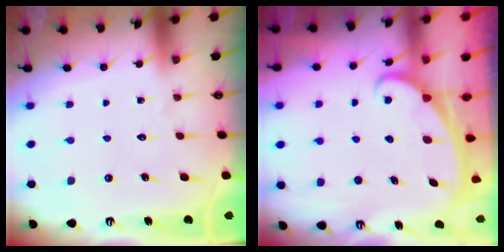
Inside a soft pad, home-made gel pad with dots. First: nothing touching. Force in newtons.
{"total": 1.9, "press": 1.9, "slide": 0.1}